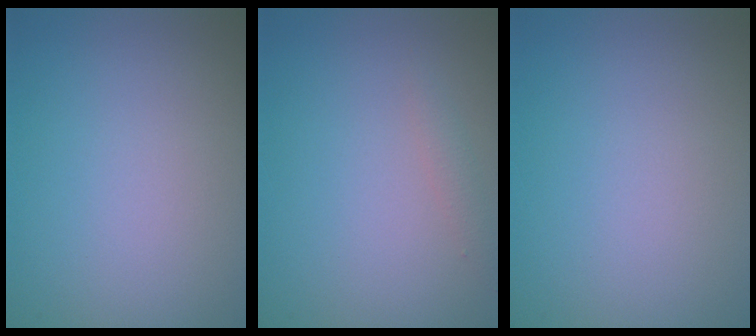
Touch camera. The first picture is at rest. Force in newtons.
{"total": 0.8, "press": 0.8, "slide": 0.0}
{"total": 0.0}